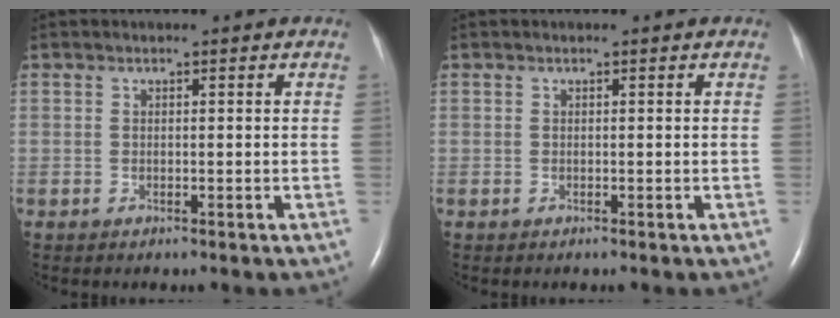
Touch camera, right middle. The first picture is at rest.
{"total": 0.0}